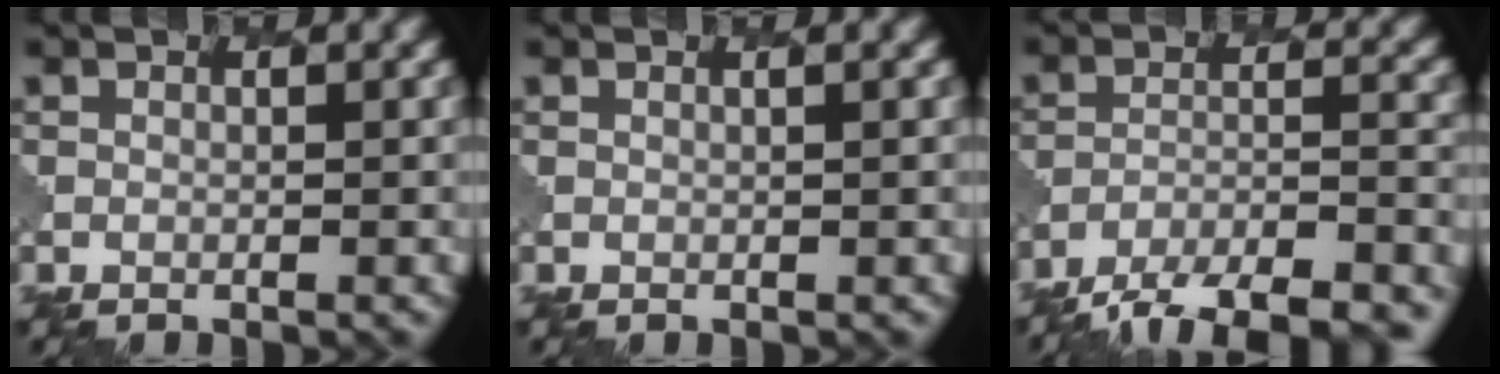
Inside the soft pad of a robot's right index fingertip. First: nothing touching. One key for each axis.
{"total": 1.1, "fx": 0.5, "fy": 0.4, "fz": 0.9, "tx": -0.005, "ty": -0.001, "tz": 0.002}
{"total": 12.3, "fx": -10.4, "fy": 3.7, "fz": 5.4, "tx": -0.081, "ty": -0.012, "tz": -0.133}